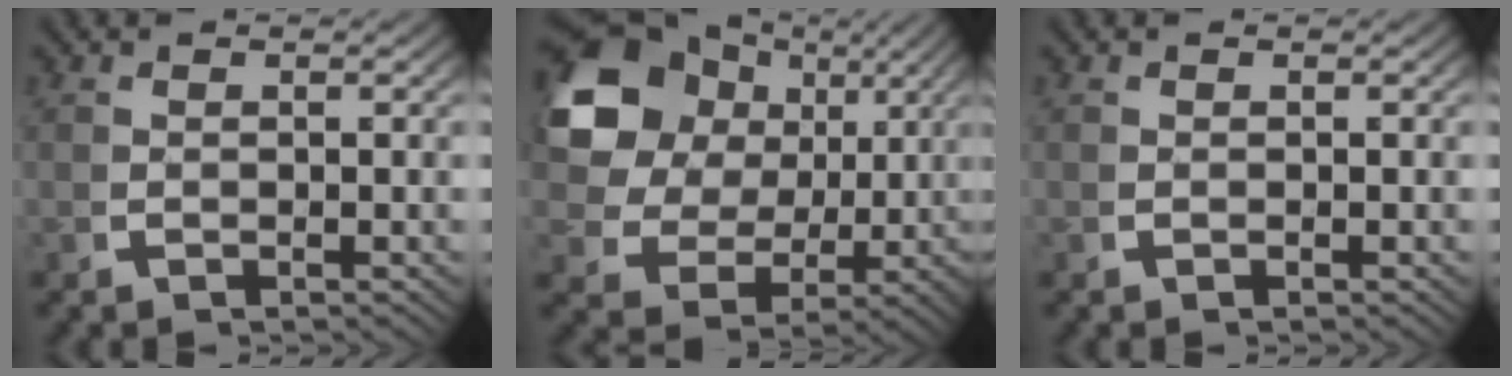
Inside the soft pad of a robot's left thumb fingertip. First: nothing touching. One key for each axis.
{"total": 12.1, "fx": 2.6, "fy": 9.1, "fz": 7.5, "tx": -0.180, "ty": -0.031, "tz": 0.060}
{"total": 0.0}